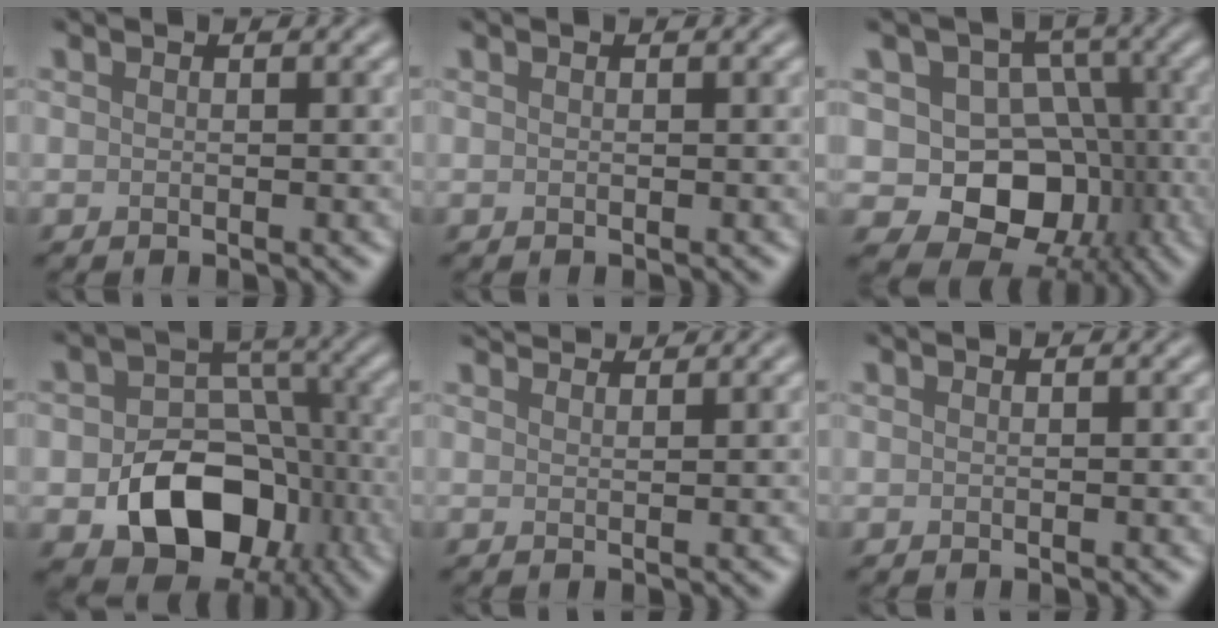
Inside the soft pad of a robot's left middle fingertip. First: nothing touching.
{"total": 0.0}
{"total": 10.4, "force": [-1.2, 8.8, 5.4], "torque": [-0.061, -0.001, -0.045]}
{"total": 10.6, "force": [-3.8, 7.5, 6.5], "torque": [-0.106, -0.008, -0.059]}
{"total": 2.6, "force": [2.5, 0.2, 0.6], "torque": [-0.019, 0.009, 0.035]}
{"total": 0.0}